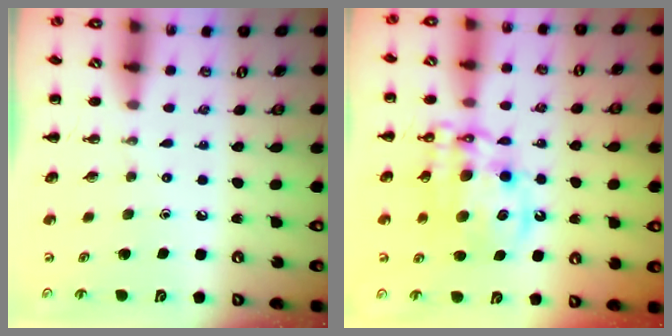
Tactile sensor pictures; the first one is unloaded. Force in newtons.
{"total": 13.9, "press": 13.5, "slide": 3.1}